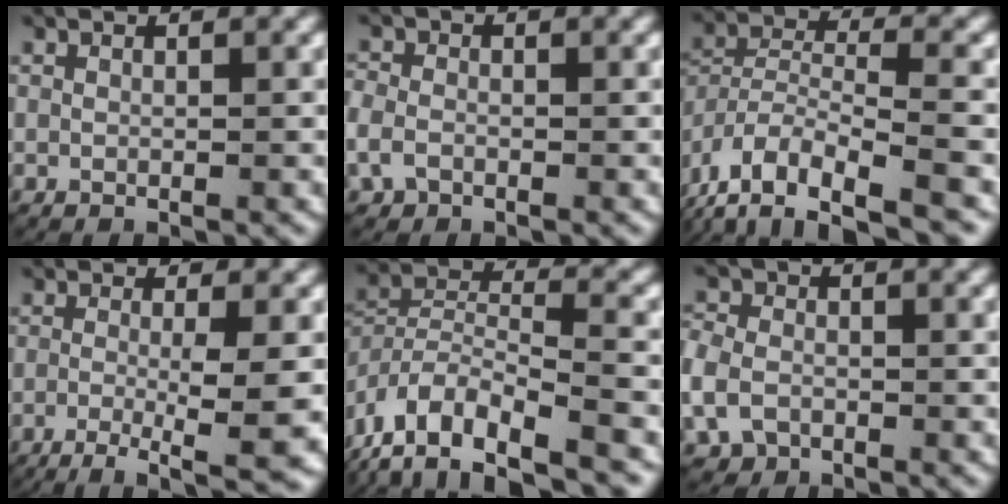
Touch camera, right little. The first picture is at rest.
{"total": 2.4, "force": [-1.0, 2.0, 0.9], "torque": [-0.034, -0.006, -0.016]}
{"total": 7.1, "force": [-3.4, 4.1, 4.6], "torque": [-0.106, -0.012, -0.052]}
{"total": 8.3, "force": [-6.1, 1.5, 5.5], "torque": [-0.086, -0.036, -0.080]}
{"total": 8.4, "force": [-3.8, 5.7, 4.9], "torque": [-0.110, -0.013, -0.064]}
{"total": 4.0, "force": [-1.1, 3.6, 1.4], "torque": [-0.054, -0.012, -0.016]}